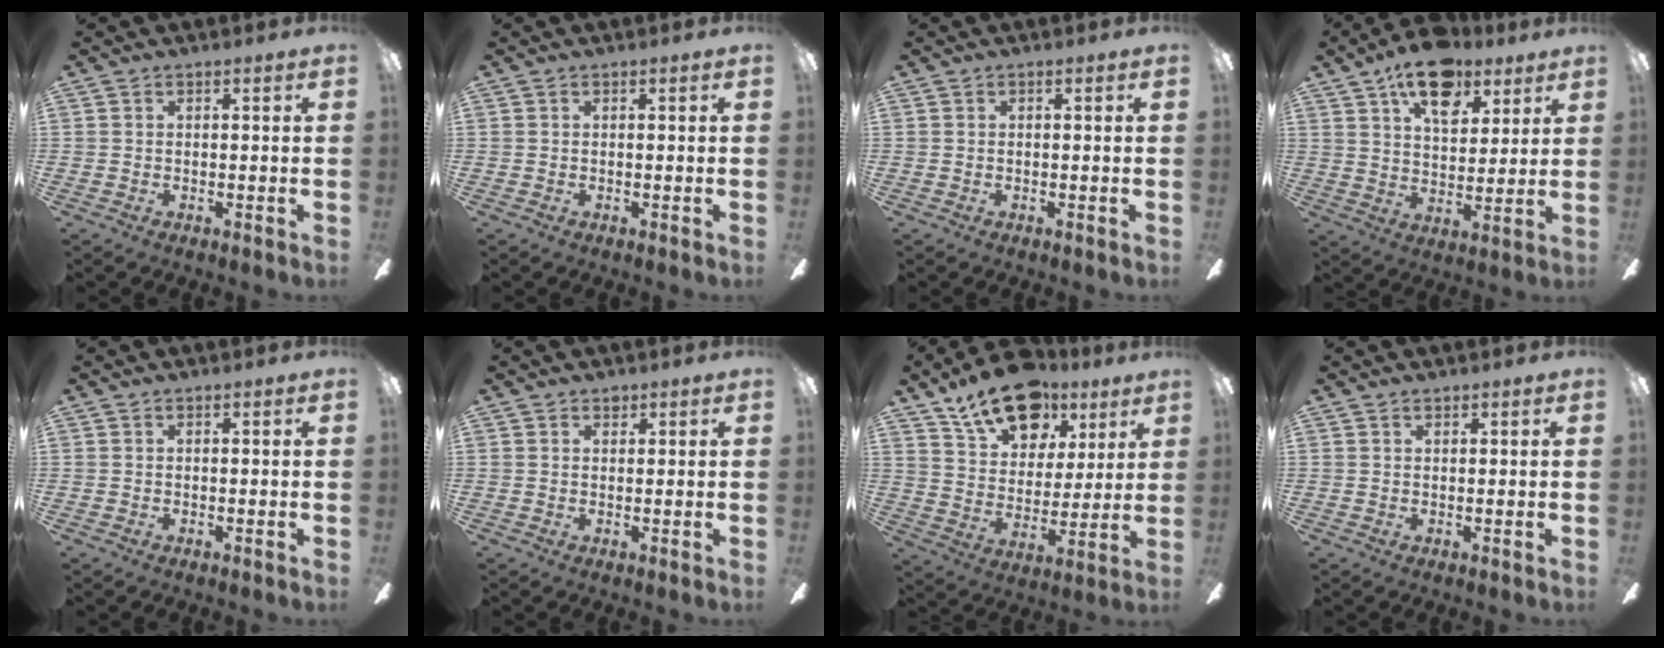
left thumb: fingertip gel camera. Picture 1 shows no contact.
{"total": 0.0}
{"total": 0.0}
{"total": 14.8, "force": [9.6, 7.6, 8.4], "torque": [-0.122, -0.037, 0.167]}
{"total": 0.0}
{"total": 1.2, "force": [1.0, 0.7, 0.3], "torque": [0.000, -0.002, 0.017]}
{"total": 17.6, "force": [12.1, 10.0, 7.9], "torque": [-0.126, -0.068, 0.216]}
{"total": 0.7, "force": [0.7, 0.2, 0.1], "torque": [-0.003, 0.001, 0.013]}